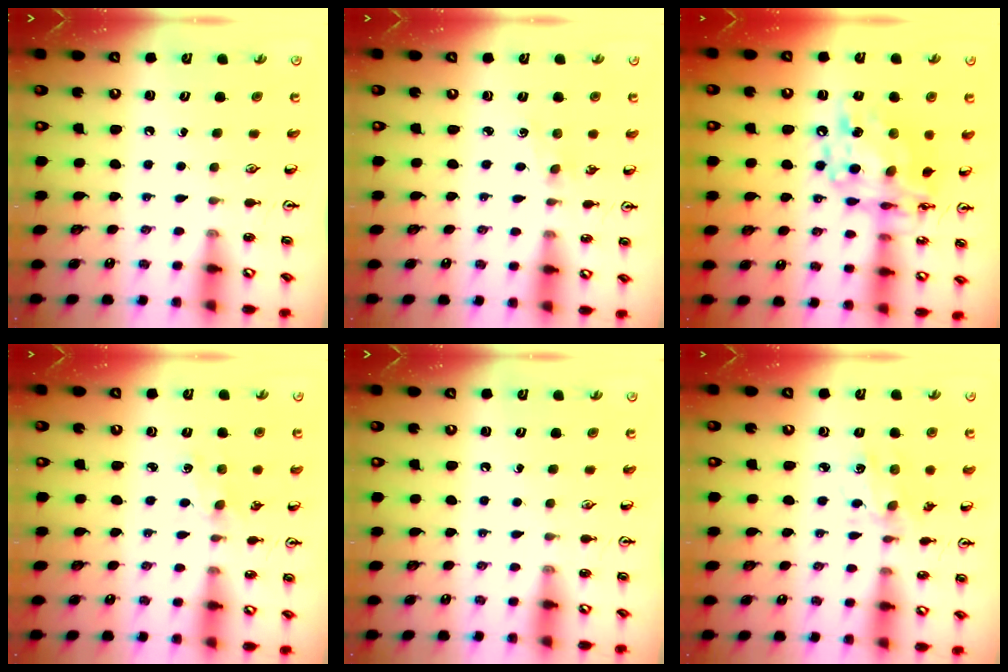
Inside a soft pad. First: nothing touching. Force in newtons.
{"total": 1.2, "press": 1.2, "slide": 0.3}
{"total": 15.3, "press": 15.2, "slide": 1.5}
{"total": 1.1, "press": 1.1, "slide": 0.2}
{"total": 0.0}
{"total": 2.1, "press": 2.0, "slide": 0.6}